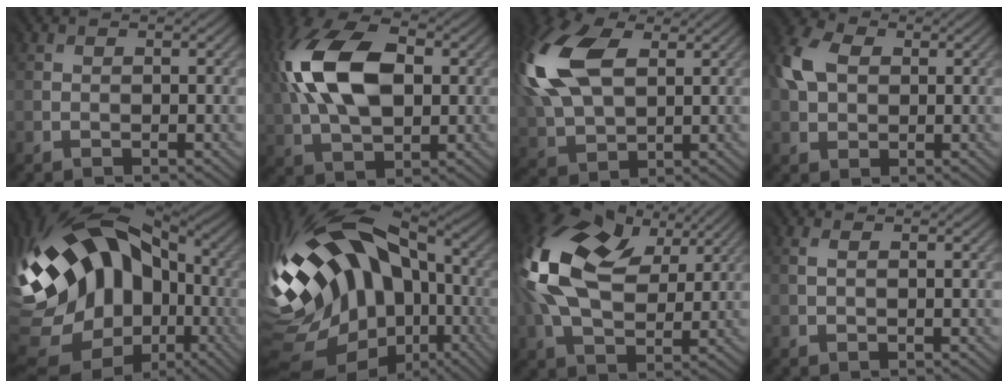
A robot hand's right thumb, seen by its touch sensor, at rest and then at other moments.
{"total": 14.2, "force": [3.1, 8.7, 10.8], "torque": [-0.242, 0.030, 0.050]}
{"total": 16.2, "force": [5.2, 10.2, 11.5], "torque": [-0.299, 0.025, 0.097]}
{"total": 7.2, "force": [2.1, 5.6, 4.0], "torque": [-0.114, 0.014, 0.033]}
{"total": 20.0, "force": [0.2, 14.6, 13.6], "torque": [-0.284, -0.010, 0.016]}
{"total": 19.0, "force": [0.5, 12.4, 14.4], "torque": [-0.293, 0.007, 0.011]}
{"total": 16.5, "force": [5.9, 10.6, 11.2], "torque": [-0.283, 0.017, 0.118]}
{"total": 1.2, "force": [0.5, 0.7, 0.8], "torque": [-0.017, 0.001, 0.014]}